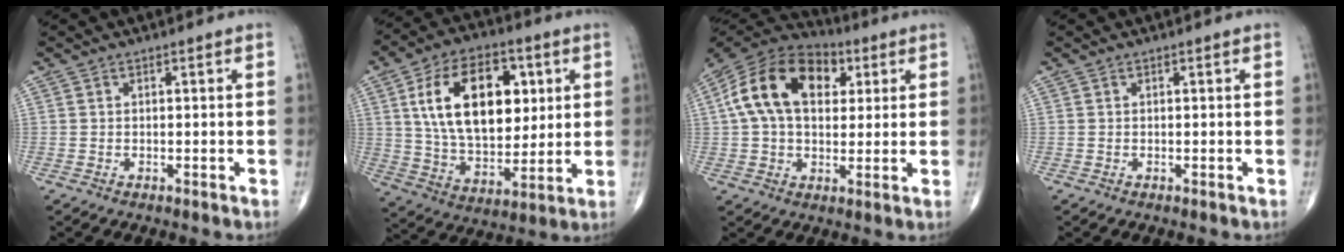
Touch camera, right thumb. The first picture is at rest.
{"total": 21.6, "force": [5.6, 12.8, 16.5], "torque": [-0.239, -0.012, 0.099]}
{"total": 18.8, "force": [4.8, 12.2, 13.5], "torque": [-0.231, 0.016, 0.073]}
{"total": 0.0}